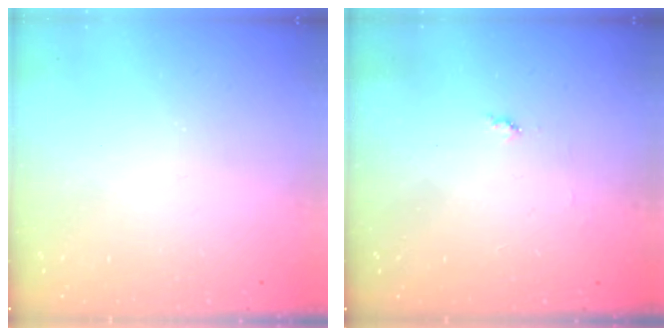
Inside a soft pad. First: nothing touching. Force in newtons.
{"total": 3.9, "press": 3.9, "slide": 0.4}